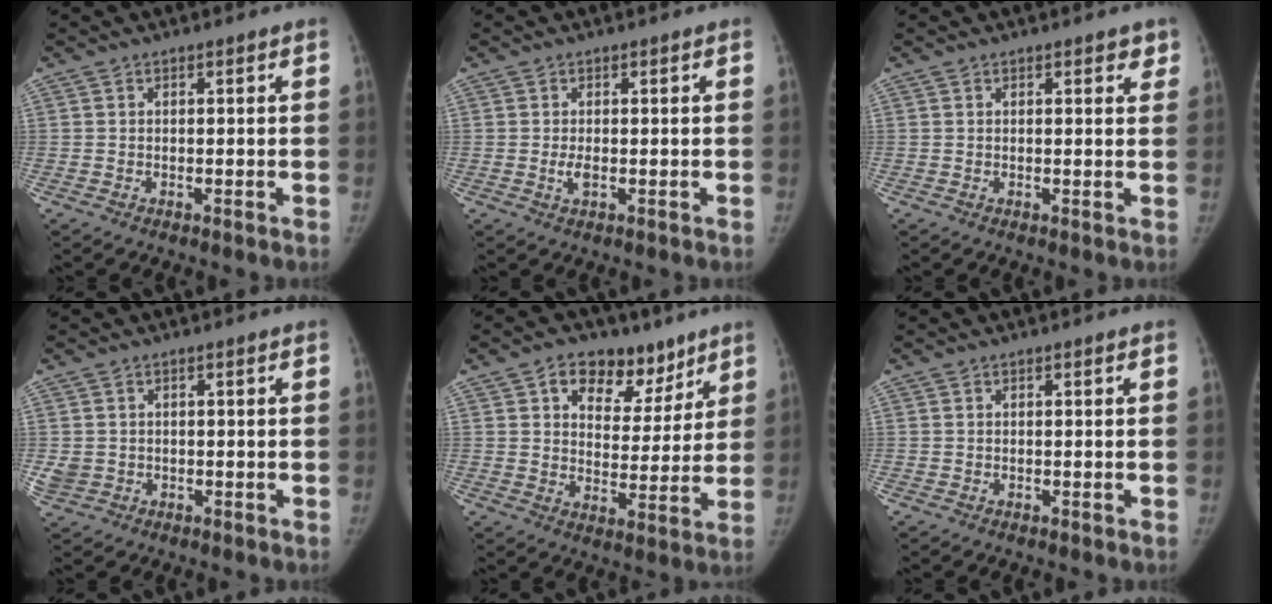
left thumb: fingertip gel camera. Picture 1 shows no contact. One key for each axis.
{"total": 1.8, "fx": -0.3, "fy": 0.7, "fz": 1.6, "tx": -0.035, "ty": -0.005, "tz": -0.005}
{"total": 2.2, "fx": 1.4, "fy": 1.0, "fz": 1.4, "tx": 0.001, "ty": -0.005, "tz": 0.013}
{"total": 2.9, "fx": -0.3, "fy": 2.6, "fz": 1.2, "tx": -0.025, "ty": 0.003, "tz": 0.001}
{"total": 12.5, "fx": 7.6, "fy": 8.1, "fz": 5.9, "tx": -0.031, "ty": -0.029, "tz": 0.114}
{"total": 0.0}